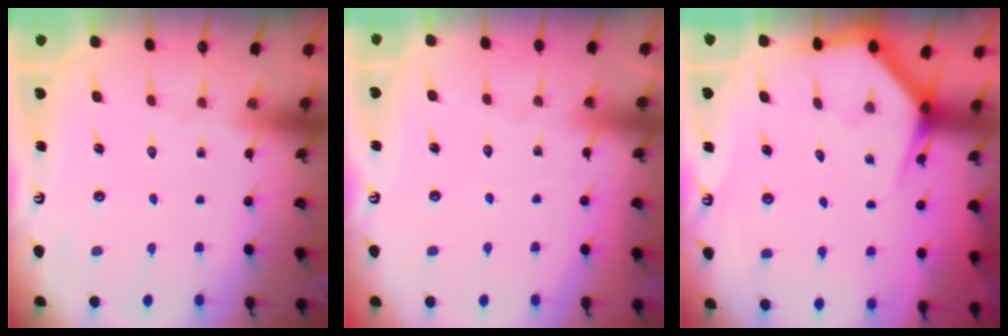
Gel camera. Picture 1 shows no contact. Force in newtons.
{"total": 2.9, "press": 2.9, "slide": 0.4}
{"total": 3.9, "press": 3.8, "slide": 0.2}